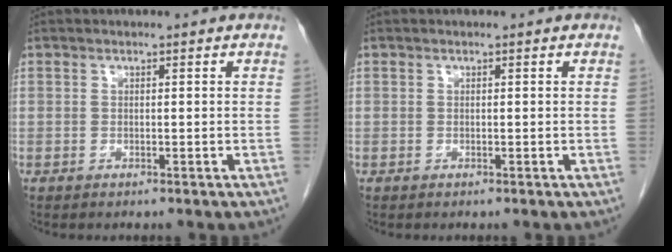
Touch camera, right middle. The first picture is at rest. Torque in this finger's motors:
{"motor_torque": [-0.38, -0.19, -0.05, -0.01]}